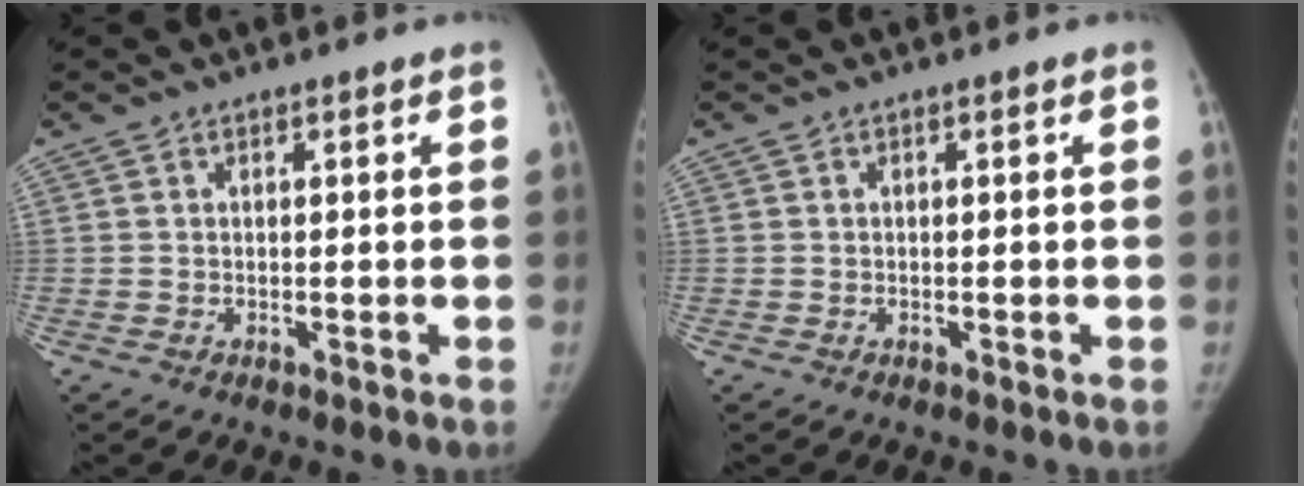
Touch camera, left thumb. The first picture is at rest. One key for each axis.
{"total": 0.0}